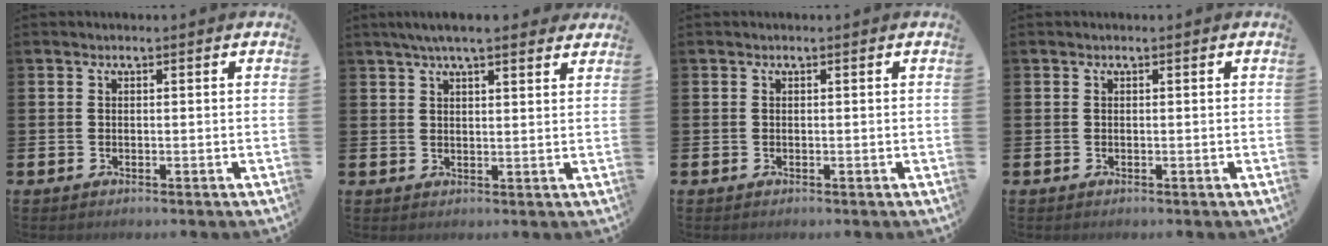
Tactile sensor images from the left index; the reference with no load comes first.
{"total": 5.1, "force": [4.4, 0.7, 2.5], "torque": [-0.045, -0.010, 0.077]}
{"total": 0.0}
{"total": 0.0}